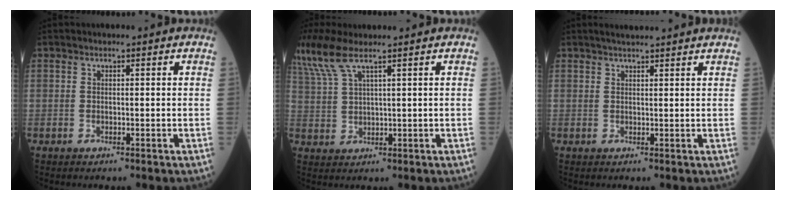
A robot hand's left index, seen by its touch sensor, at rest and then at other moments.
{"total": 8.4, "force": [6.1, 1.0, 5.6], "torque": [-0.148, 0.015, 0.128]}
{"total": 4.6, "force": [4.1, -0.1, 2.1], "torque": [-0.028, 0.025, 0.056]}